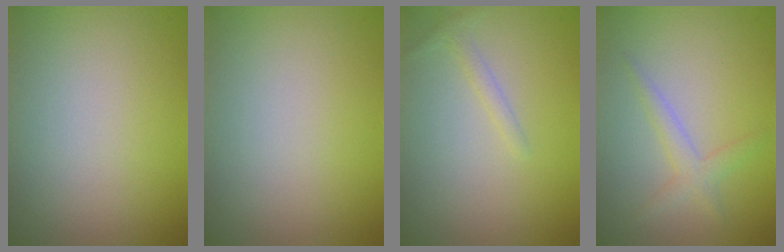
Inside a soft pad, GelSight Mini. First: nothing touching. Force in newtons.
{"total": 0.0}
{"total": 1.1, "press": 1.1, "slide": 0.1}
{"total": 1.9, "press": 1.9, "slide": 0.1}